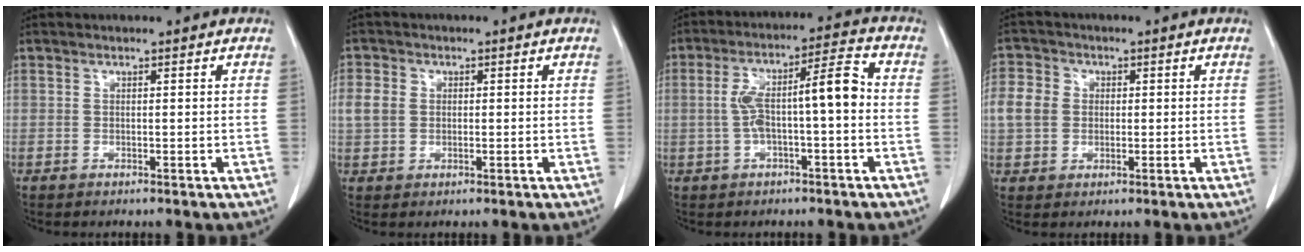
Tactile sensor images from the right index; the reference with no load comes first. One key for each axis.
{"total": 3.8, "fx": 0.5, "fy": 3.1, "fz": 2.1, "tx": -0.053, "ty": 0.011, "tz": 0.010}
{"total": 9.3, "fx": -0.6, "fy": 1.6, "fz": 9.1, "tx": -0.165, "ty": 0.037, "tz": -0.011}
{"total": 9.4, "fx": 1.1, "fy": 8.2, "fz": 4.3, "tx": -0.118, "ty": 0.021, "tz": 0.024}